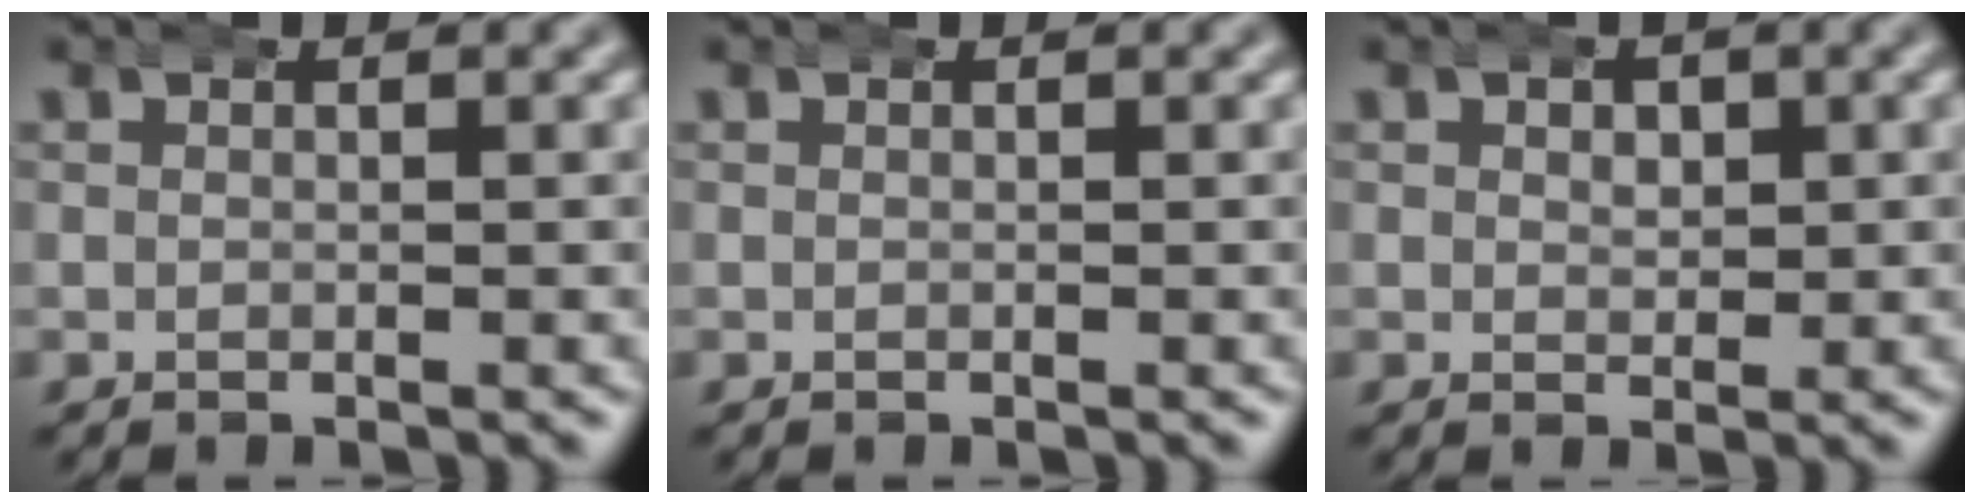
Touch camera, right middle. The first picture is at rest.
{"total": 0.0}
{"total": 1.5, "force": [0.5, 1.2, 0.7], "torque": [-0.004, -0.006, 0.010]}